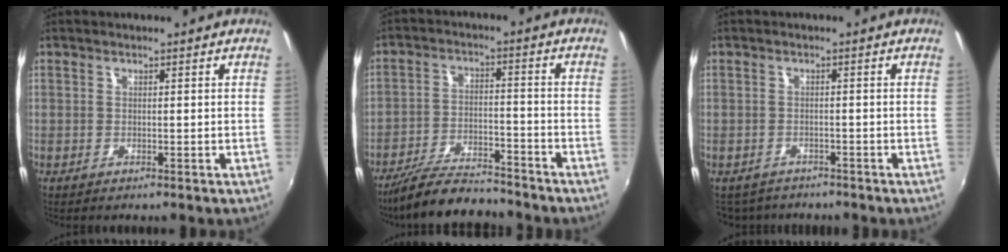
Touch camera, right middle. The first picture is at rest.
{"total": 13.0, "force": [-11.5, 2.5, 5.5], "torque": [-0.130, -0.017, -0.193]}
{"total": 4.6, "force": [-4.1, 2.0, 0.9], "torque": [-0.028, -0.012, -0.061]}